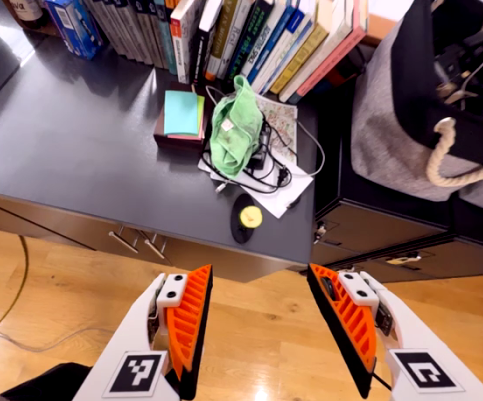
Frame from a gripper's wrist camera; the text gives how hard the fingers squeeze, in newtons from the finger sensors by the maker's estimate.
{"total": 0.0}